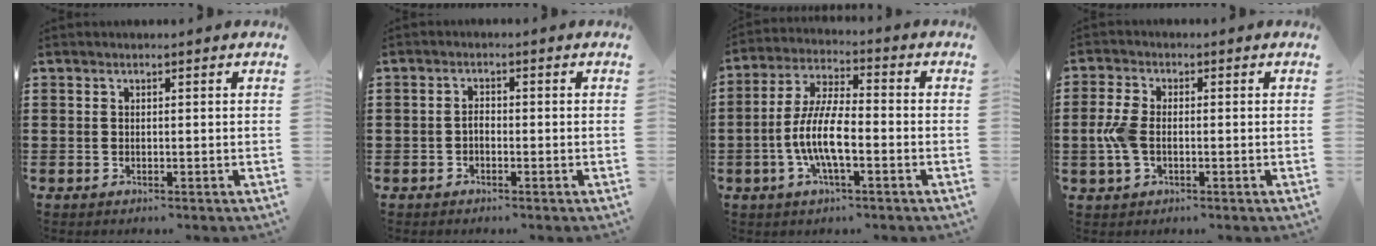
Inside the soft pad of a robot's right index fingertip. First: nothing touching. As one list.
[{"total": 1.4, "force": [-0.7, 0.8, 1.0], "torque": [-0.022, 0.001, -0.013]}, {"total": 8.8, "force": [-2.4, 2.7, 8.1], "torque": [-0.182, -0.010, -0.053]}, {"total": 4.7, "force": [-0.5, 2.6, 3.9], "torque": [-0.102, -0.004, -0.017]}]